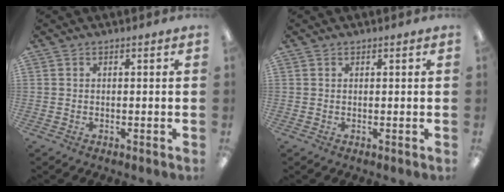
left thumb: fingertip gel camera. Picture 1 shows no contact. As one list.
[{"total": 0.7, "force": [0.6, 0.4, -0.1], "torque": [0.001, 0.001, 0.011]}]